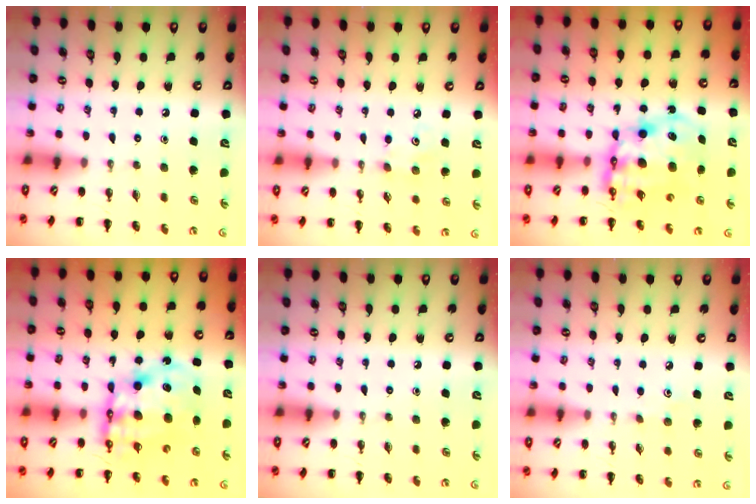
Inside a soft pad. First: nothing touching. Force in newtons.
{"total": 3.4, "press": 3.3, "slide": 0.9}
{"total": 10.7, "press": 10.4, "slide": 2.5}
{"total": 12.2, "press": 11.8, "slide": 3.3}
{"total": 0.0}
{"total": 2.8, "press": 2.7, "slide": 0.8}